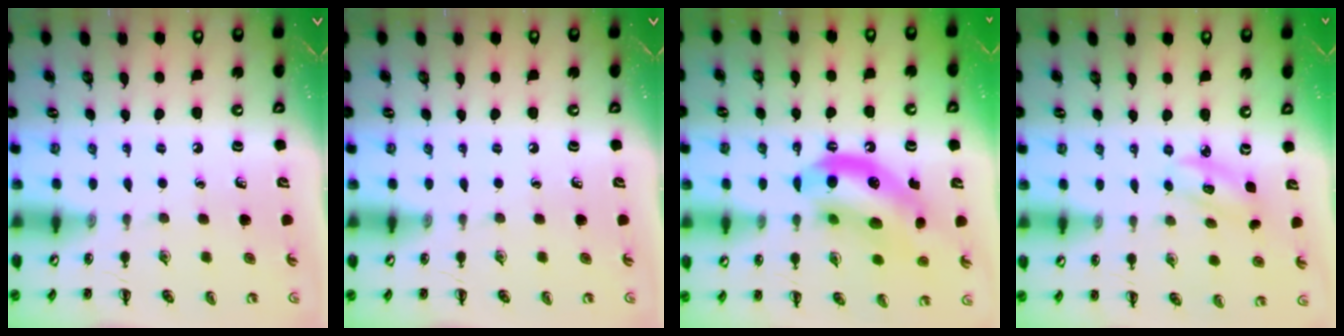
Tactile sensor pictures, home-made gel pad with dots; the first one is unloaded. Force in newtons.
{"total": 0.0}
{"total": 14.3, "press": 13.8, "slide": 3.6}
{"total": 2.6, "press": 2.5, "slide": 0.5}